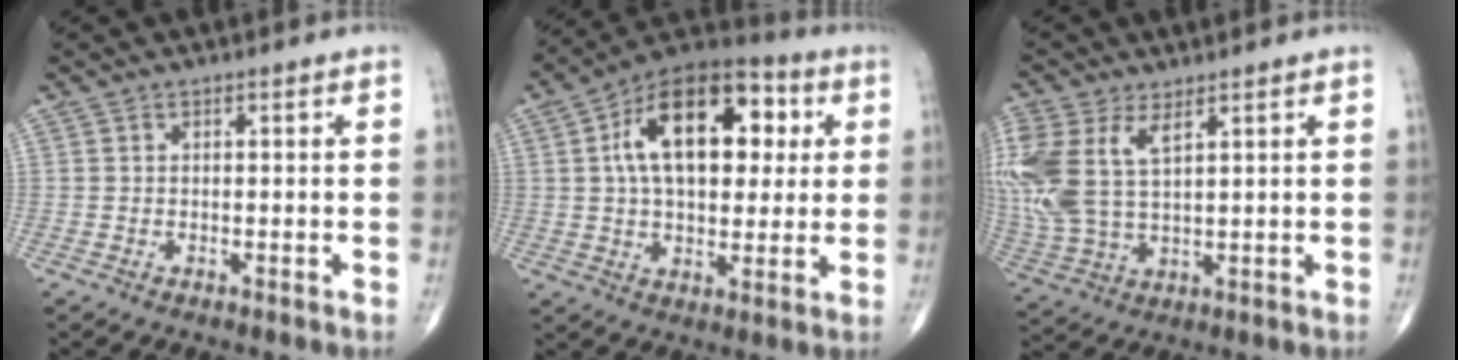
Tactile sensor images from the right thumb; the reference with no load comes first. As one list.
[{"total": 20.6, "force": [4.8, 11.8, 16.2], "torque": [-0.222, 0.016, 0.068]}, {"total": 15.1, "force": [5.2, 8.0, 11.8], "torque": [-0.291, -0.005, 0.112]}]